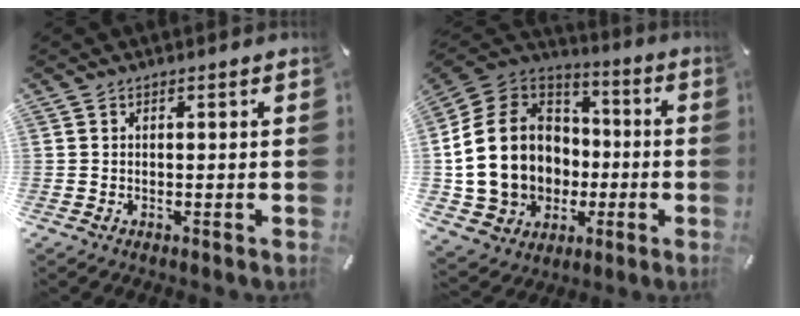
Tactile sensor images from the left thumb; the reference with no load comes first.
{"total": 20.4, "force": [-1.5, 17.6, 10.2], "torque": [-0.216, 0.004, -0.004]}